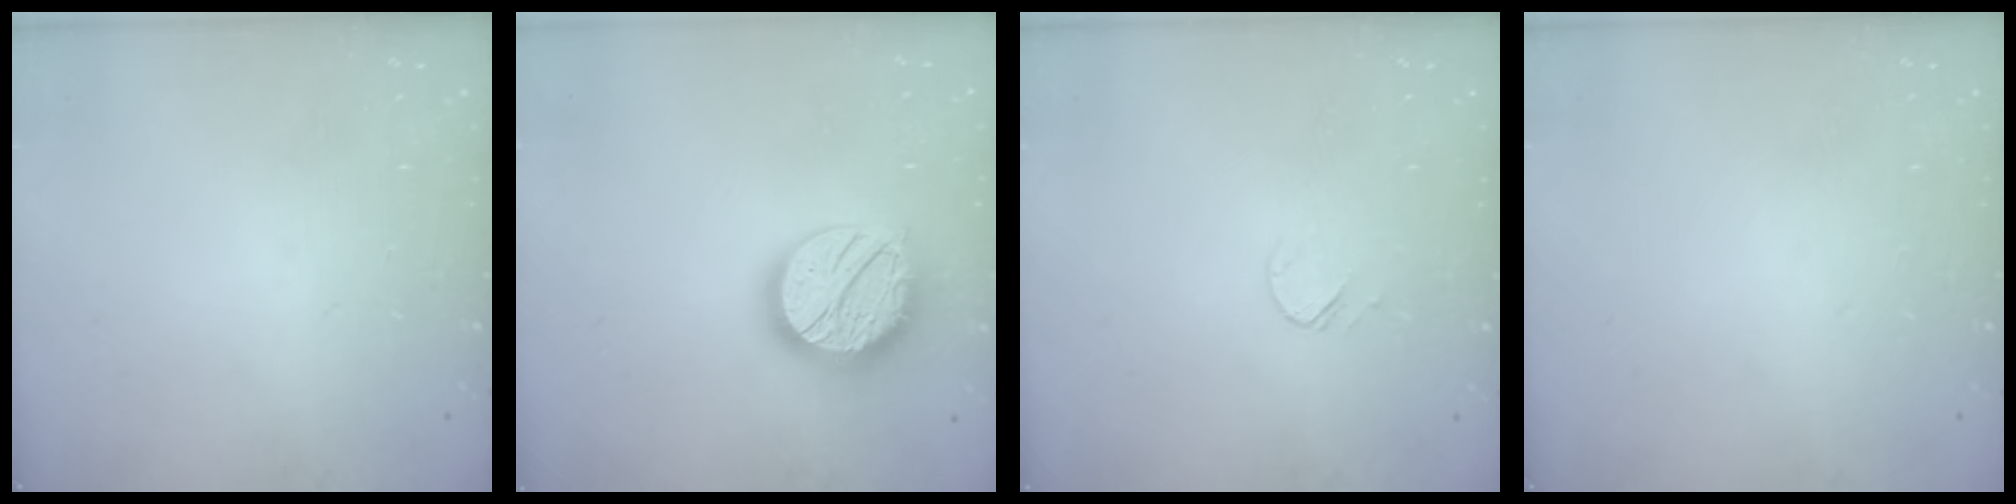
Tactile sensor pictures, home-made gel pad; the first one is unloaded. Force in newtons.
{"total": 16.9, "press": 16.8, "slide": 1.4}
{"total": 4.0, "press": 3.9, "slide": 0.5}
{"total": 0.0}